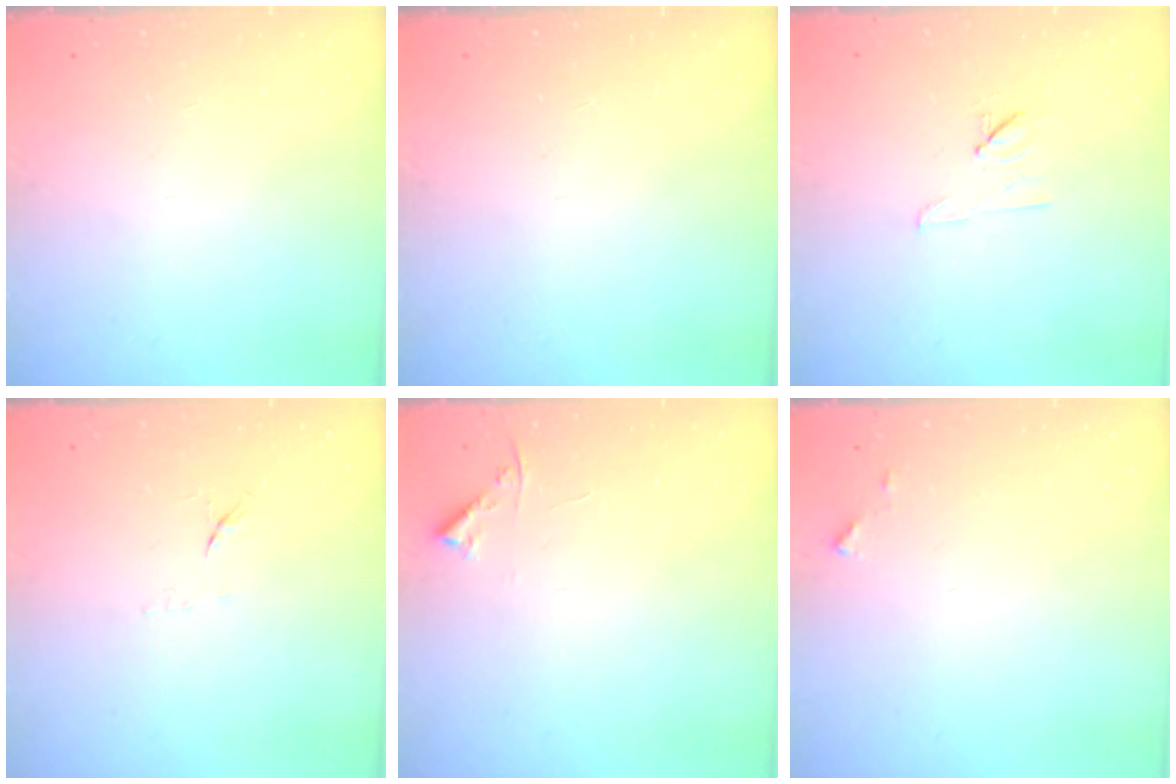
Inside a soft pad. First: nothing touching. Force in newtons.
{"total": 0.0}
{"total": 6.7, "press": 6.6, "slide": 1.1}
{"total": 6.2, "press": 6.1, "slide": 0.9}
{"total": 3.1, "press": 3.0, "slide": 0.3}
{"total": 4.3, "press": 4.2, "slide": 0.5}